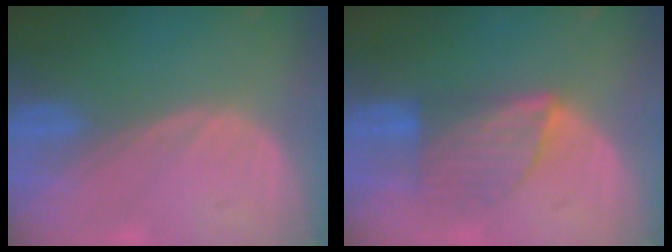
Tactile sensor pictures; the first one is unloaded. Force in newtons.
{"total": 6.1, "press": 6.1, "slide": 0.3}